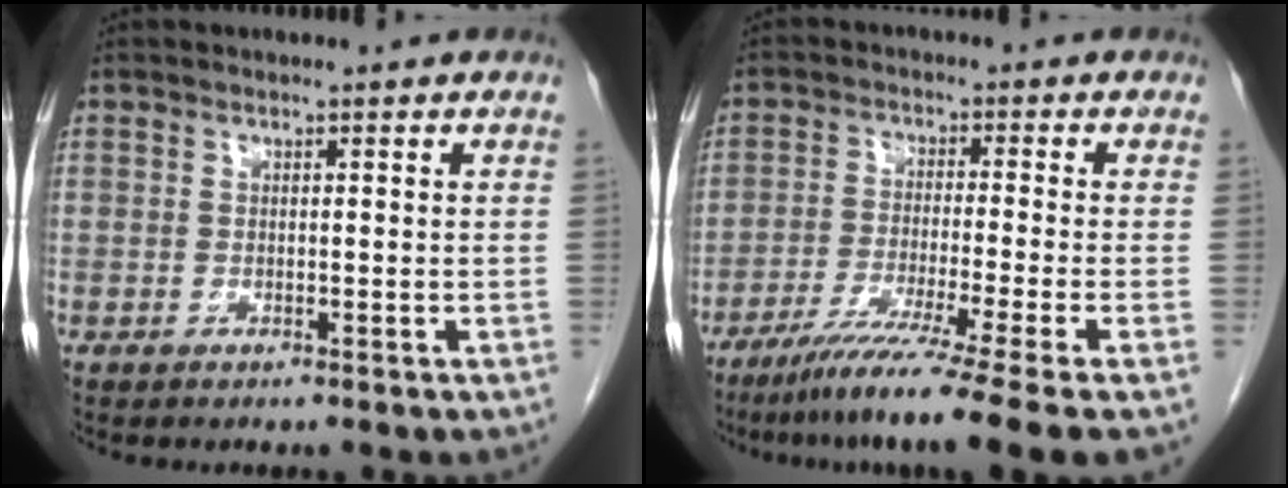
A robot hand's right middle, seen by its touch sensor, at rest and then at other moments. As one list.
[{"total": 12.7, "force": [-9.0, -2.4, 8.5], "torque": [-0.137, -0.047, -0.142]}]